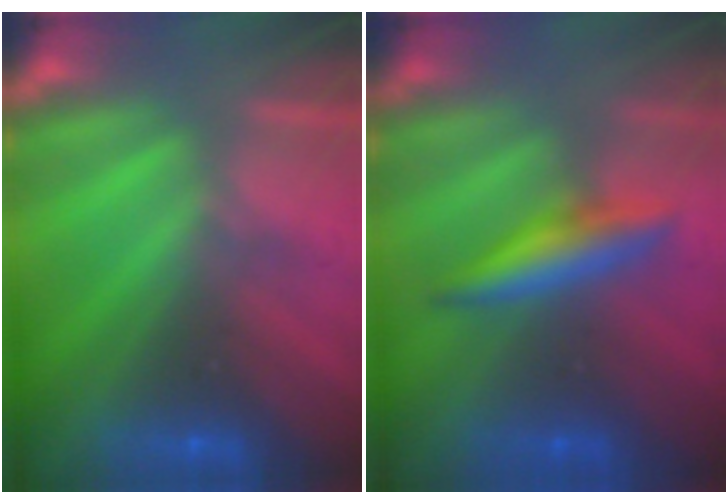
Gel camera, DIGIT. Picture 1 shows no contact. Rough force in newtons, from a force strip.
{"total": 2.8}